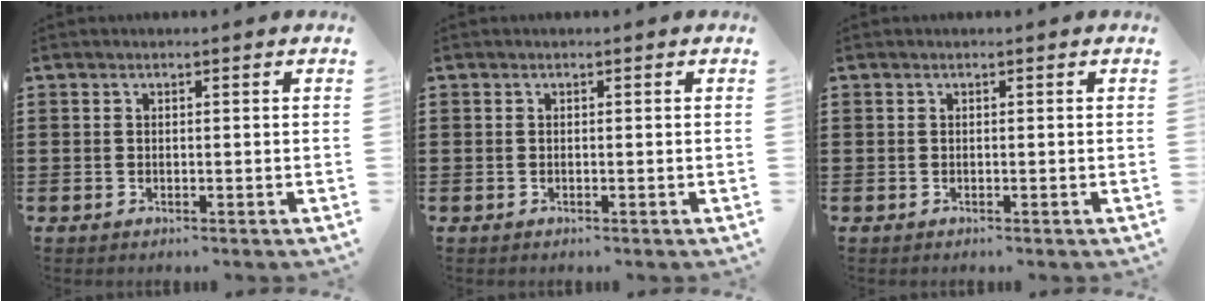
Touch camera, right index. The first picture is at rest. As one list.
[{"total": 0.0}, {"total": 0.0}]